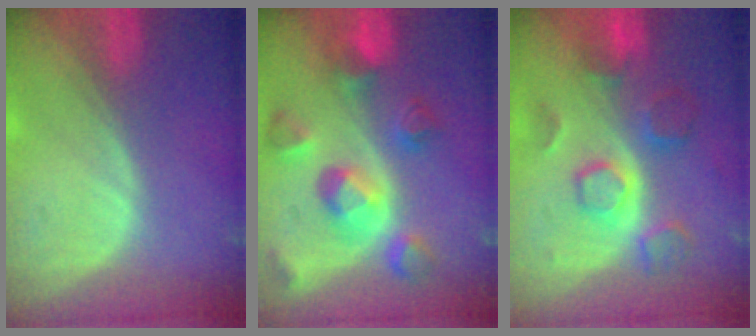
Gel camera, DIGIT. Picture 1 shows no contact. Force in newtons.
{"total": 10.2, "press": 9.0, "slide": 4.8}
{"total": 8.4, "press": 7.6, "slide": 3.6}